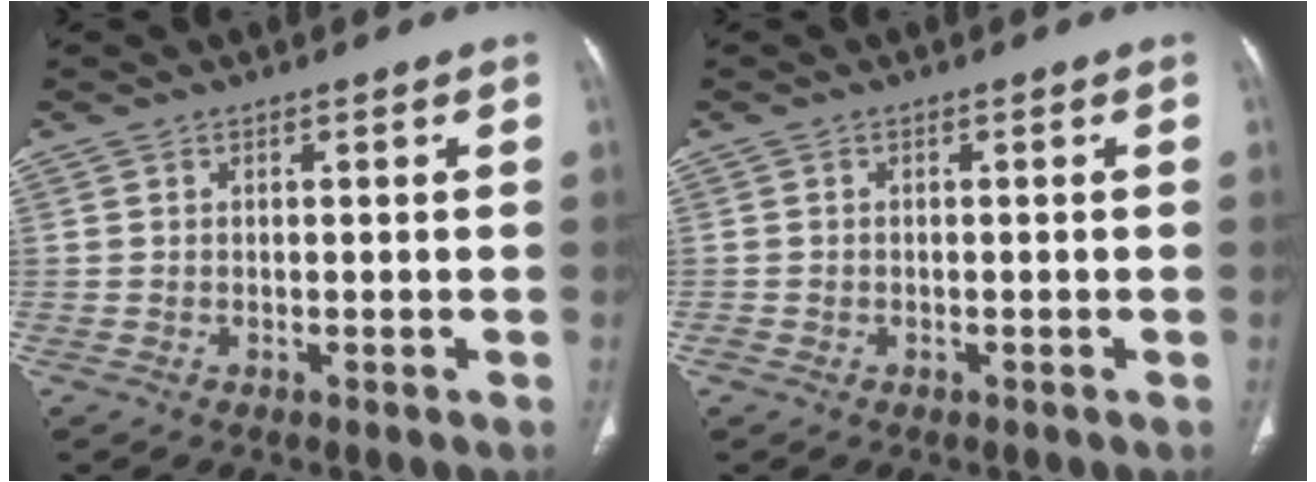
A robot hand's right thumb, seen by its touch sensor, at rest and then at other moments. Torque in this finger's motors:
{"motor_torque": [0.47, 0.03, -0.17, -0.41, -0.02]}